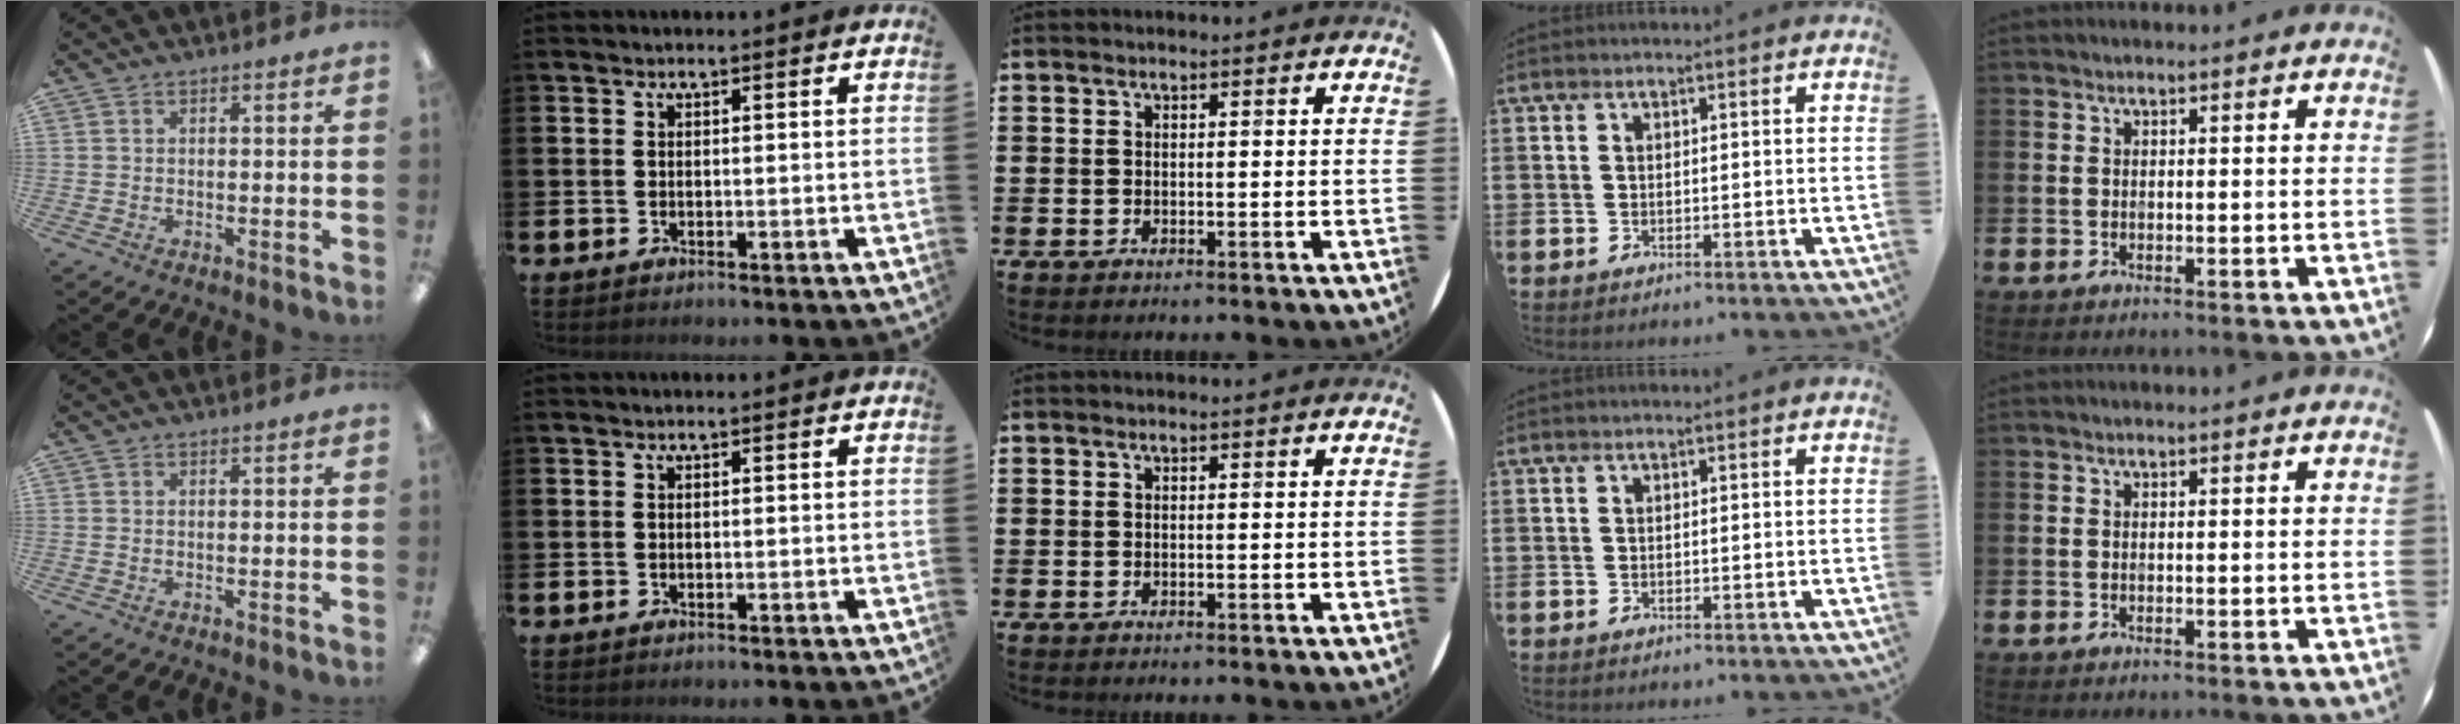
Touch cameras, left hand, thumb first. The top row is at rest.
{}